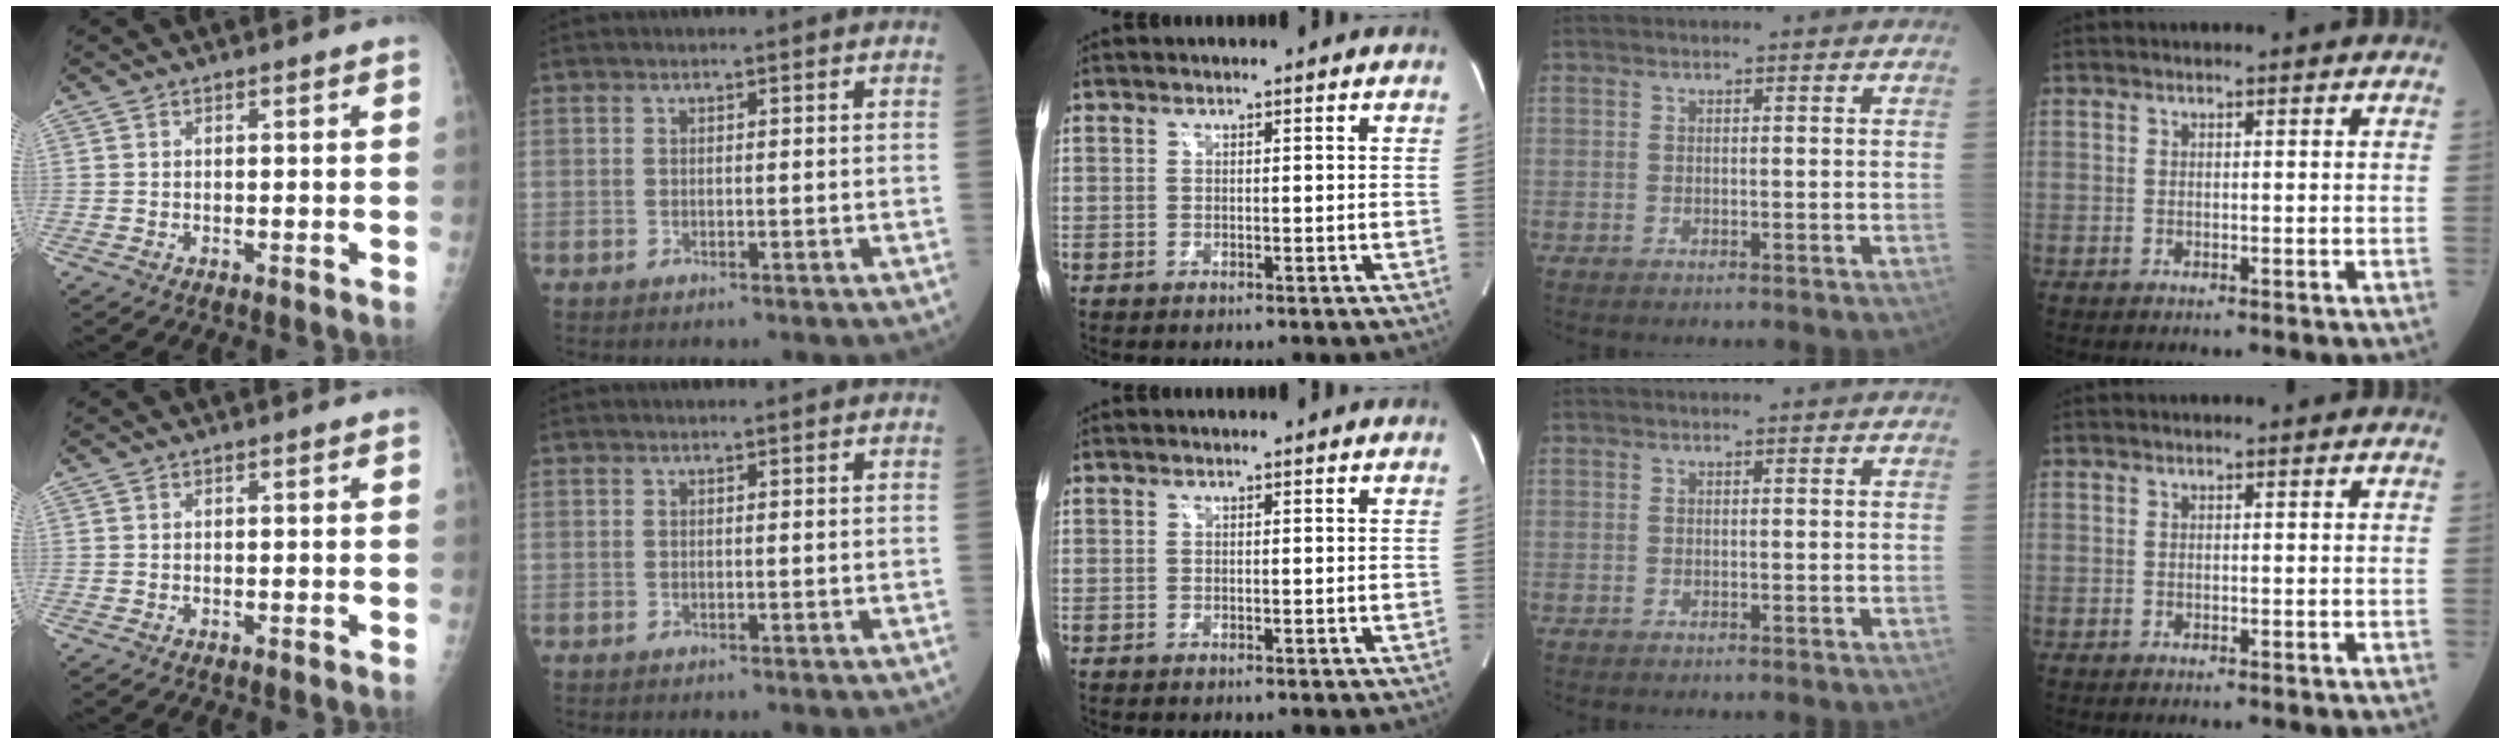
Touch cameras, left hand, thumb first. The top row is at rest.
{}